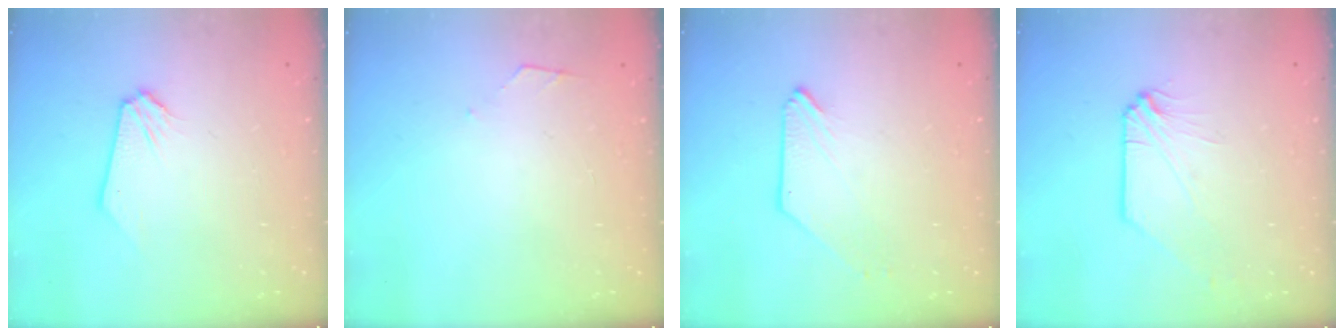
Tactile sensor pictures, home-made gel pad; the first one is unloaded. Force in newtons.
{"total": 2.7, "press": 2.6, "slide": 0.4}
{"total": 0.0}
{"total": 0.7, "press": 0.7, "slide": 0.0}